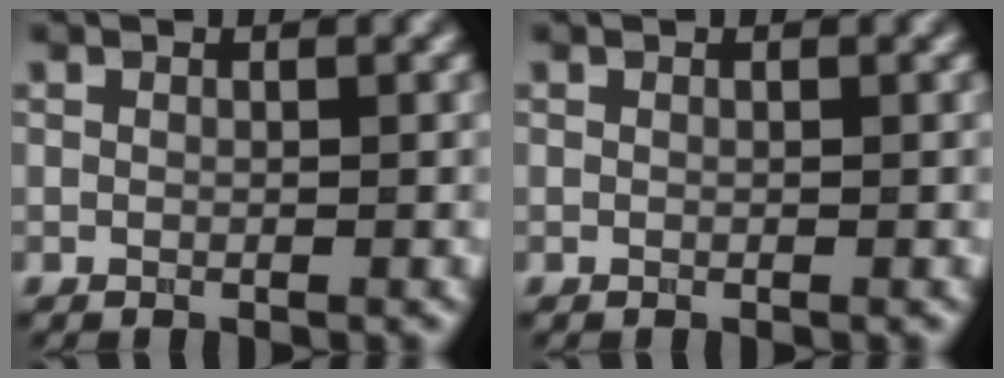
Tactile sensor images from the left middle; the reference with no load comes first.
{"total": 0.0}